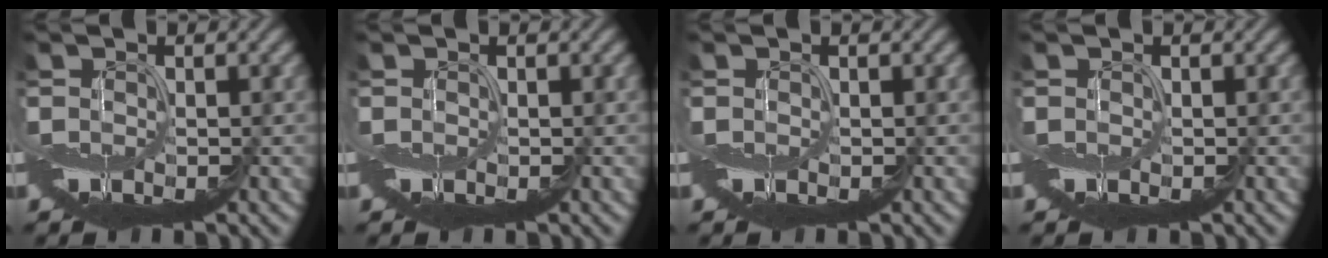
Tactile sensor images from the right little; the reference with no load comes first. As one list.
[{"total": 0.0}, {"total": 0.0}, {"total": 0.0}]